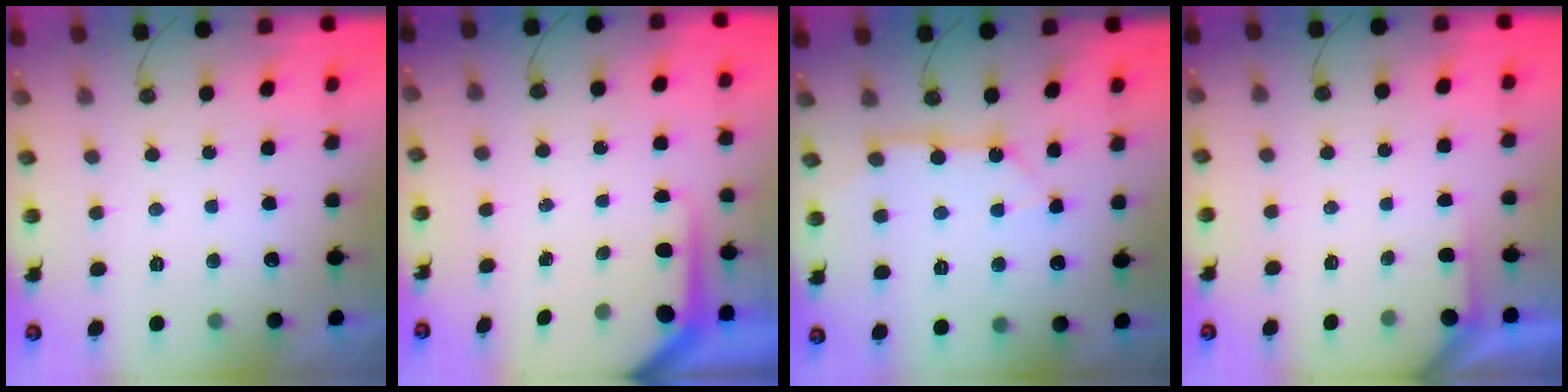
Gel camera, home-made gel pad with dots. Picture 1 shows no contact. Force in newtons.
{"total": 6.0, "press": 5.9, "slide": 0.5}
{"total": 7.4, "press": 7.4, "slide": 0.7}
{"total": 1.7, "press": 1.6, "slide": 0.2}